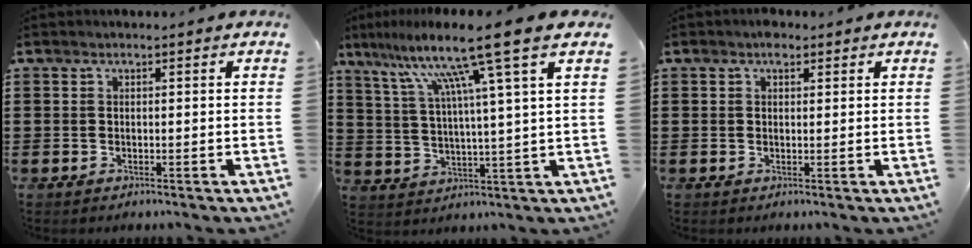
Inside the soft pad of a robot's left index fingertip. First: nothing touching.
{"total": 12.5, "force": [8.0, -1.0, 9.6], "torque": [-0.202, -0.028, 0.121]}
{"total": 2.0, "force": [1.2, 1.2, 1.2], "torque": [-0.019, 0.003, 0.020]}